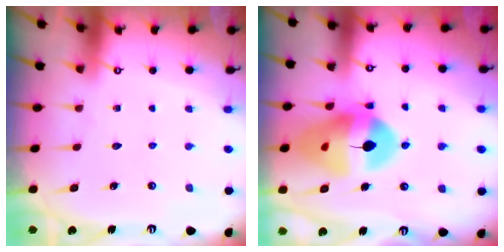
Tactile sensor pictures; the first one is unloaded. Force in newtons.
{"total": 16.1, "press": 16.0, "slide": 1.7}